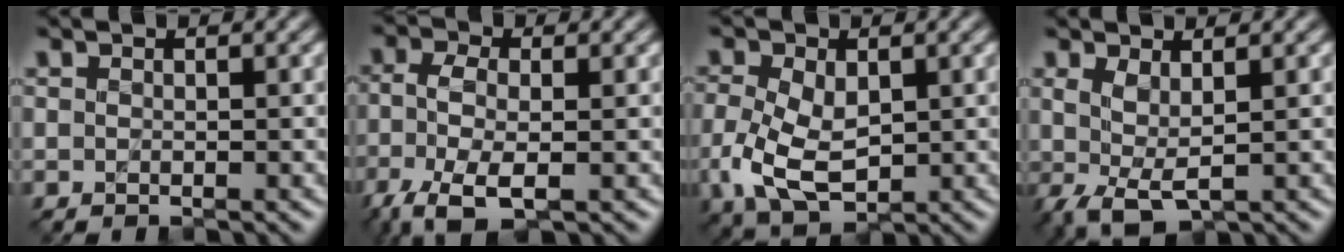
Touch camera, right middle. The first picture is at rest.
{"total": 5.7, "force": [-2.7, 2.5, 4.4], "torque": [-0.110, -0.004, -0.058]}
{"total": 5.5, "force": [-0.5, 3.6, 4.2], "torque": [-0.101, -0.007, -0.005]}
{"total": 3.0, "force": [-0.3, 1.4, 2.6], "torque": [-0.070, -0.009, 0.000]}